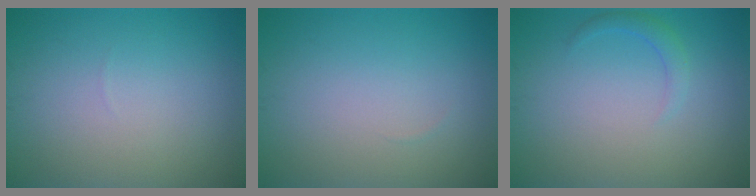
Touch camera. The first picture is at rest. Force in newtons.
{"total": 0.0}
{"total": 1.3, "press": 1.3, "slide": 0.1}